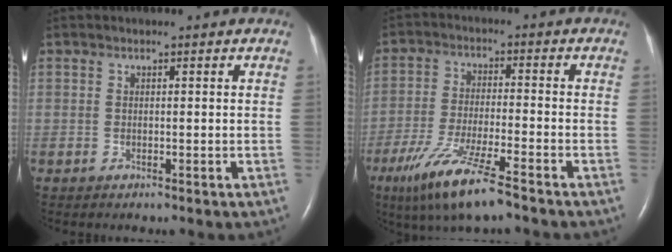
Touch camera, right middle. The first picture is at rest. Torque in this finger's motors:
{"motor_torque": [1.11, -1.03, 0.27, 0.12]}